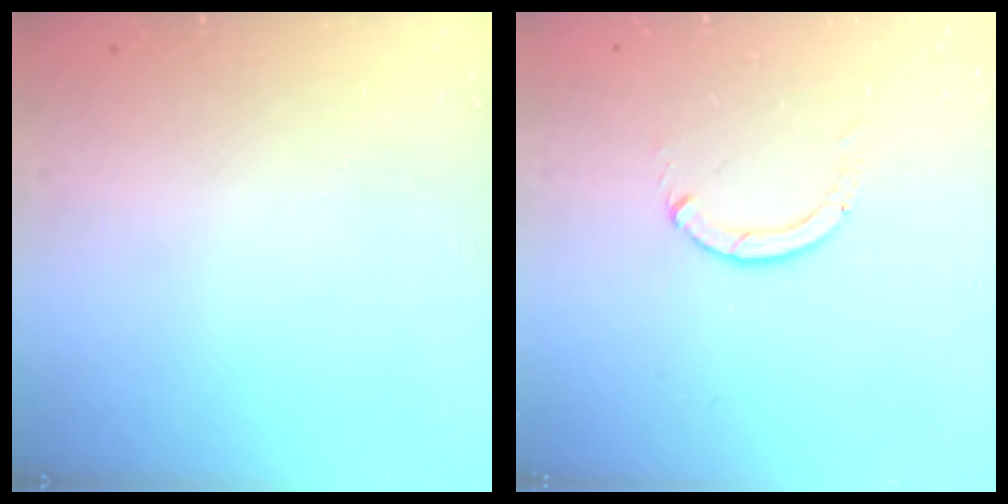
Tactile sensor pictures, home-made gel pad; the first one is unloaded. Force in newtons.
{"total": 0.0}